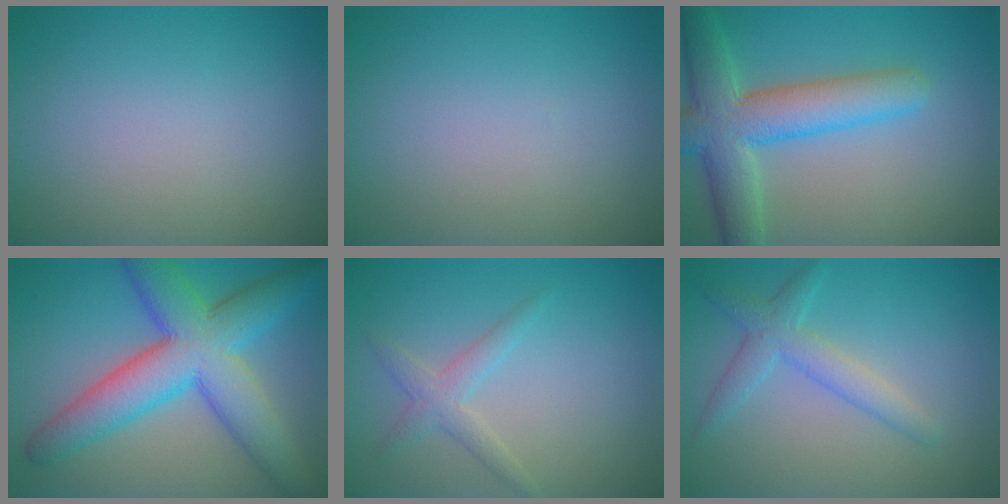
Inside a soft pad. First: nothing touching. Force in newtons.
{"total": 0.0}
{"total": 7.5, "press": 7.5, "slide": 0.6}
{"total": 10.0, "press": 10.0, "slide": 0.3}
{"total": 2.1, "press": 2.1, "slide": 0.1}
{"total": 2.9, "press": 2.9, "slide": 0.1}